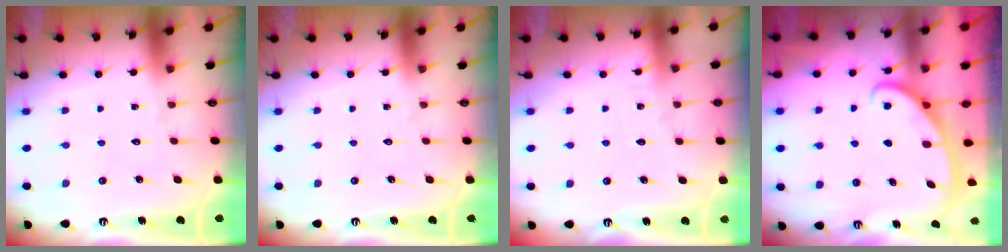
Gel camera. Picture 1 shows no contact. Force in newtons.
{"total": 0.0}
{"total": 2.5, "press": 2.5, "slide": 0.3}
{"total": 2.8, "press": 2.8, "slide": 0.4}